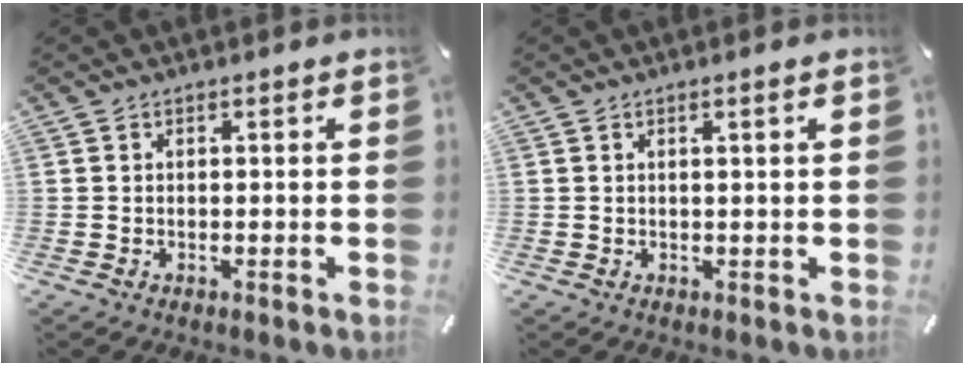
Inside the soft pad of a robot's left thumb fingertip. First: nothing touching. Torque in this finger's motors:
{"motor_torque": [-0.17, -0.40, 0.05, -0.01, -0.02]}